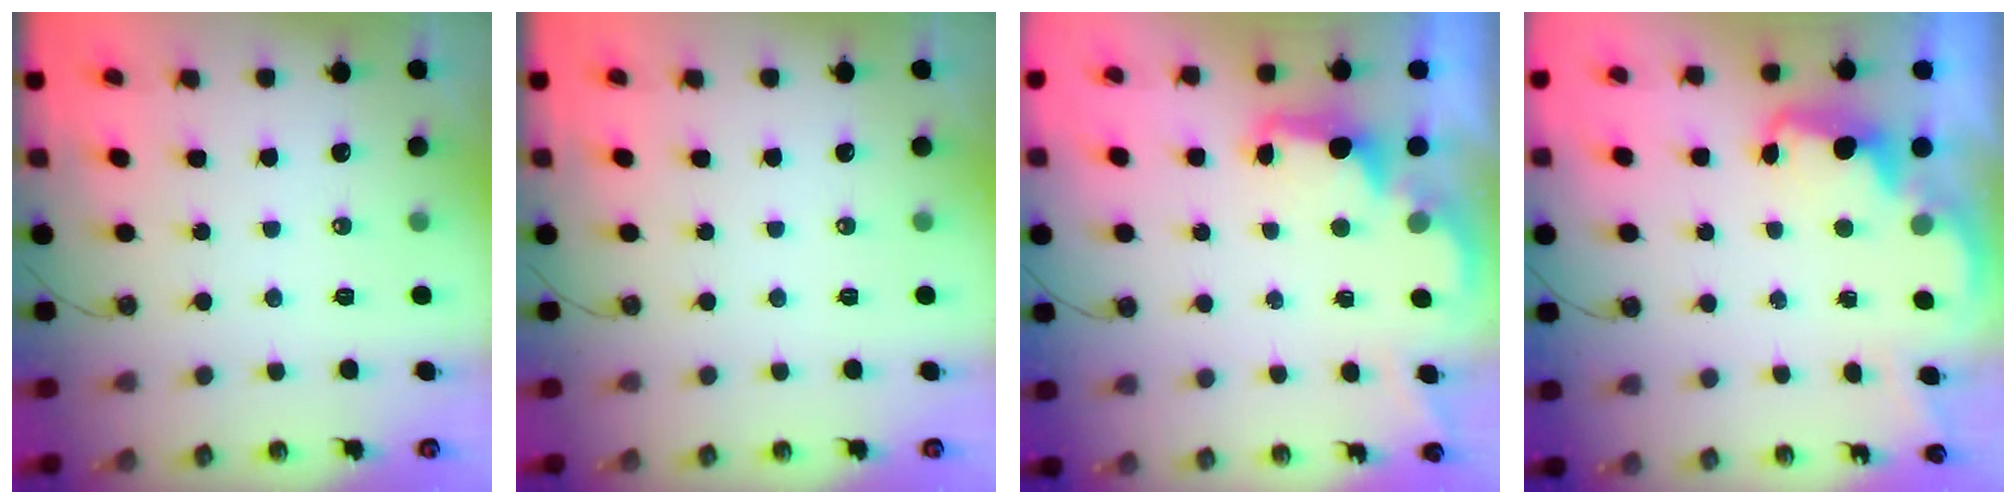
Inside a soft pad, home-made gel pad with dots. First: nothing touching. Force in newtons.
{"total": 0.0}
{"total": 2.8, "press": 2.6, "slide": 0.8}
{"total": 2.7, "press": 2.6, "slide": 0.7}